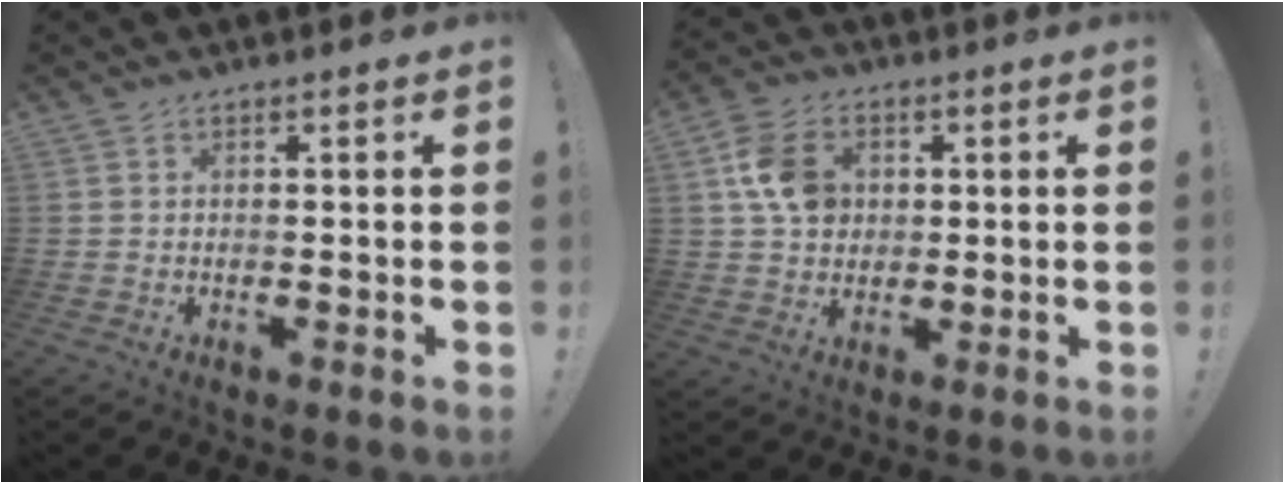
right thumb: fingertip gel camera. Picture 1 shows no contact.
{"total": 11.6, "force": [2.9, 9.4, 6.1], "torque": [-0.092, 0.005, 0.061]}